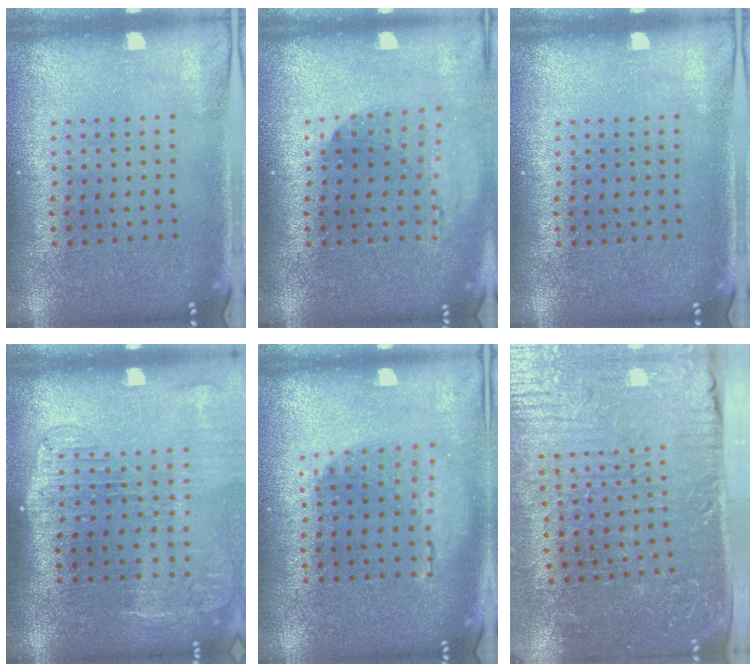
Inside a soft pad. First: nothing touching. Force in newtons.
{"total": 1.2, "press": 1.2, "slide": 0.2}
{"total": 0.0}
{"total": 2.2, "press": 1.8, "slide": 1.2}
{"total": 1.2, "press": 1.2, "slide": 0.3}
{"total": 4.4, "press": 4.3, "slide": 1.0}